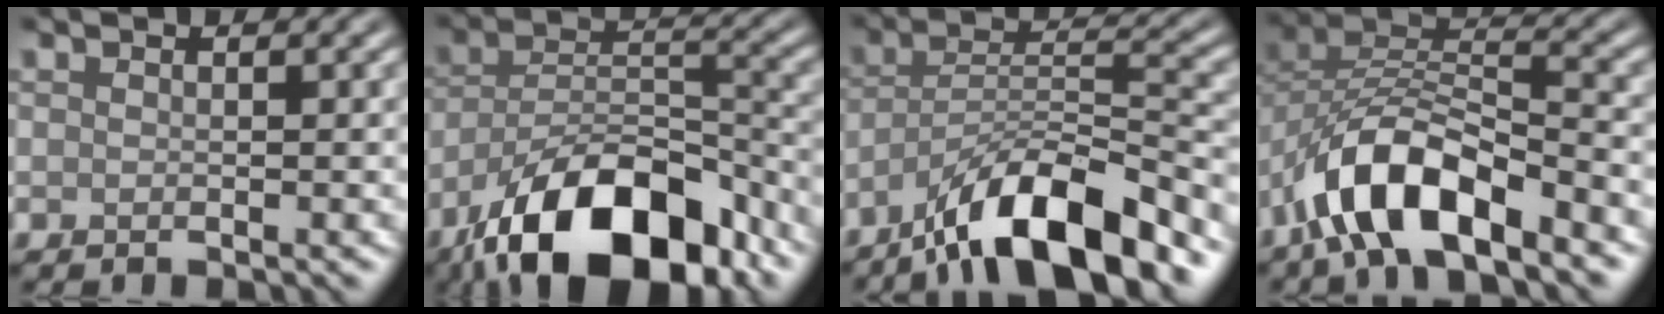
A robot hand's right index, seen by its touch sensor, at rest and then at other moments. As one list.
[{"total": 12.8, "force": [-8.5, 5.2, 8.0], "torque": [-0.130, 0.000, -0.155]}, {"total": 10.3, "force": [-7.3, 2.5, 6.9], "torque": [-0.110, 0.010, -0.133]}, {"total": 9.1, "force": [-5.7, 3.2, 6.4], "torque": [-0.113, 0.014, -0.104]}]